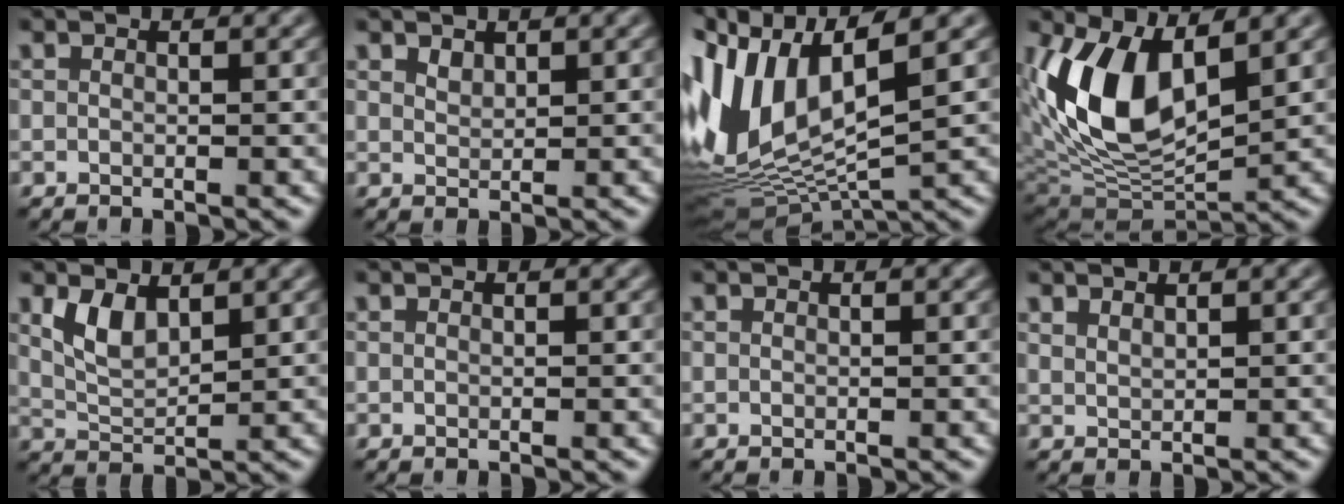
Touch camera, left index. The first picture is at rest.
{"total": 0.7, "force": [0.6, 0.3, 0.1], "torque": [-0.008, -0.001, 0.018]}
{"total": 11.8, "force": [1.7, 5.8, 10.2], "torque": [-0.236, 0.003, 0.037]}
{"total": 9.7, "force": [2.4, 5.2, 7.8], "torque": [-0.163, -0.013, 0.049]}
{"total": 2.7, "force": [1.2, 1.3, 2.0], "torque": [-0.048, -0.007, 0.034]}
{"total": 0.0}
{"total": 0.0}
{"total": 0.9, "force": [0.9, 0.2, 0.2], "torque": [0.000, 0.002, 0.015]}